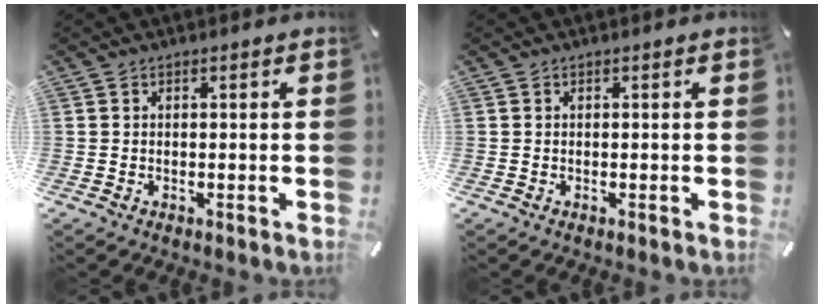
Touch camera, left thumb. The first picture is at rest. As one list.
[{"total": 0.0}]